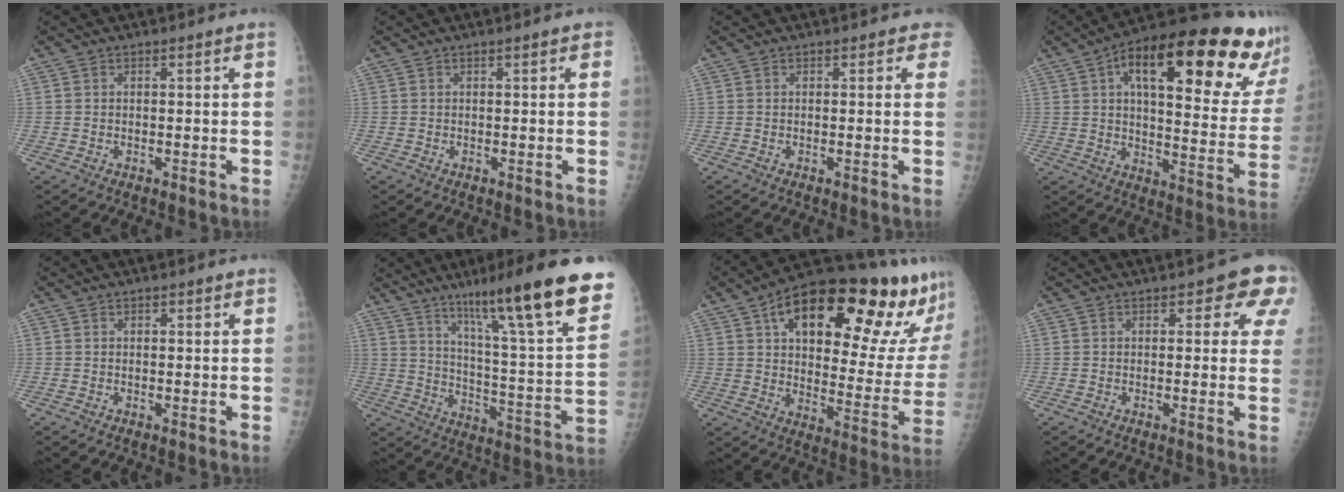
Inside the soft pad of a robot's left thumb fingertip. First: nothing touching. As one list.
[{"total": 0.8, "force": [0.3, 0.3, 0.7], "torque": [-0.006, 0.002, 0.001]}, {"total": 1.7, "force": [1.0, 1.1, 0.7], "torque": [0.017, -0.002, -0.002]}, {"total": 30.3, "force": [16.5, 9.7, 23.4], "torque": [-0.292, -0.025, 0.229]}, {"total": 0.7, "force": [0.4, 0.4, 0.4], "torque": [-0.001, -0.001, 0.003]}, {"total": 25.6, "force": [16.7, 2.7, 19.3], "torque": [-0.266, -0.060, 0.251]}, {"total": 29.5, "force": [17.2, 10.4, 21.7], "torque": [-0.269, -0.035, 0.249]}, {"total": 6.9, "force": [3.3, 3.5, 5.0], "torque": [-0.010, -0.006, 0.027]}]